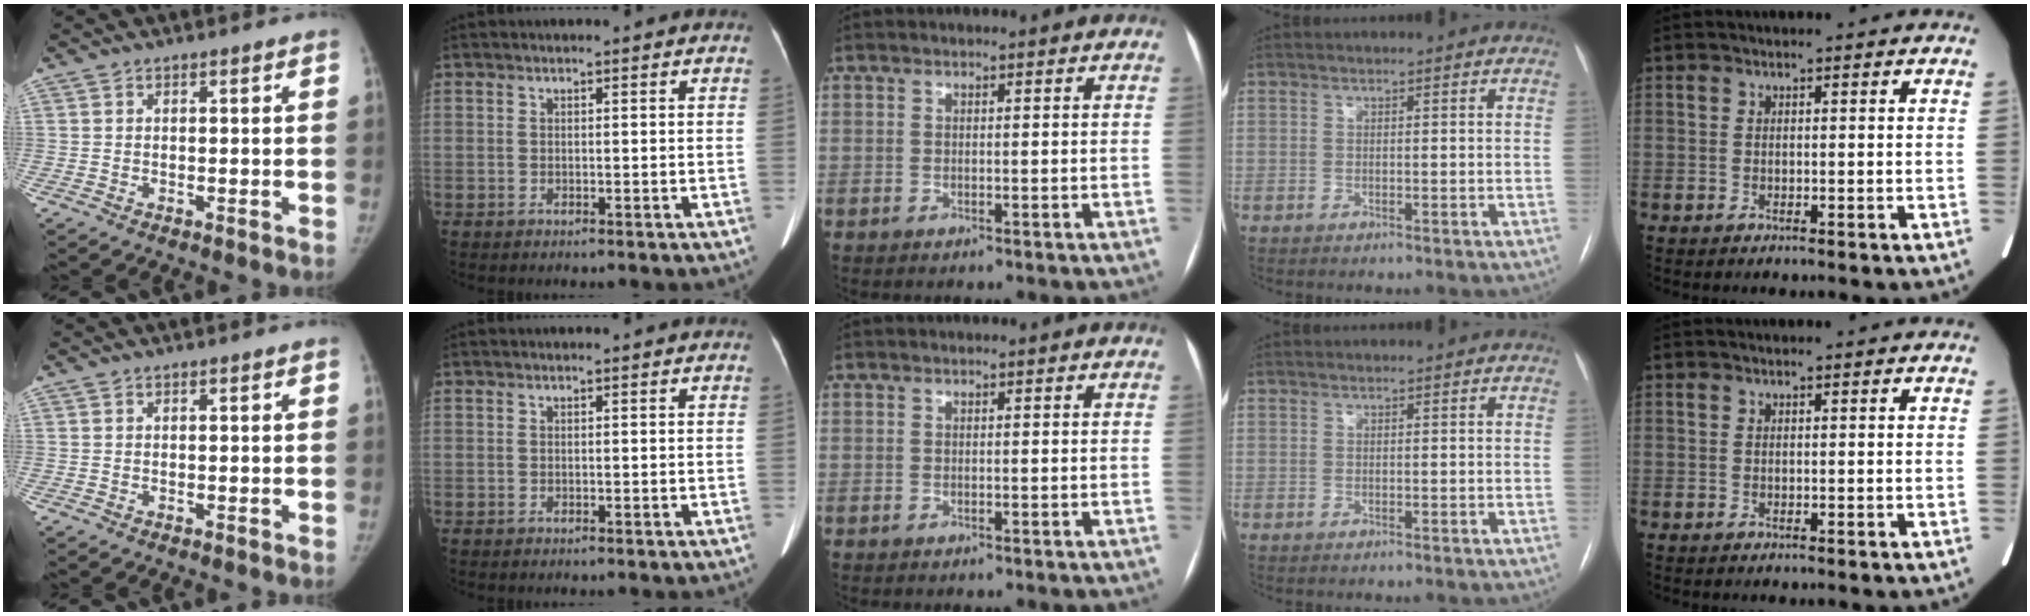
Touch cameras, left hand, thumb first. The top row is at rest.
{}